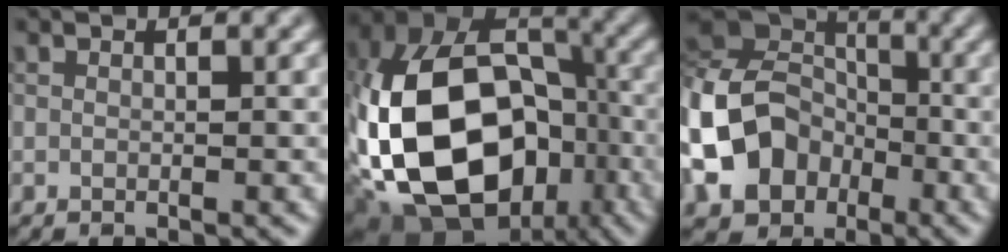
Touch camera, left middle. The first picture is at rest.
{"total": 17.6, "force": [-3.8, 12.2, 12.1], "torque": [-0.233, -0.003, -0.060]}
{"total": 12.2, "force": [-4.1, 9.7, 6.1], "torque": [-0.129, -0.012, -0.096]}